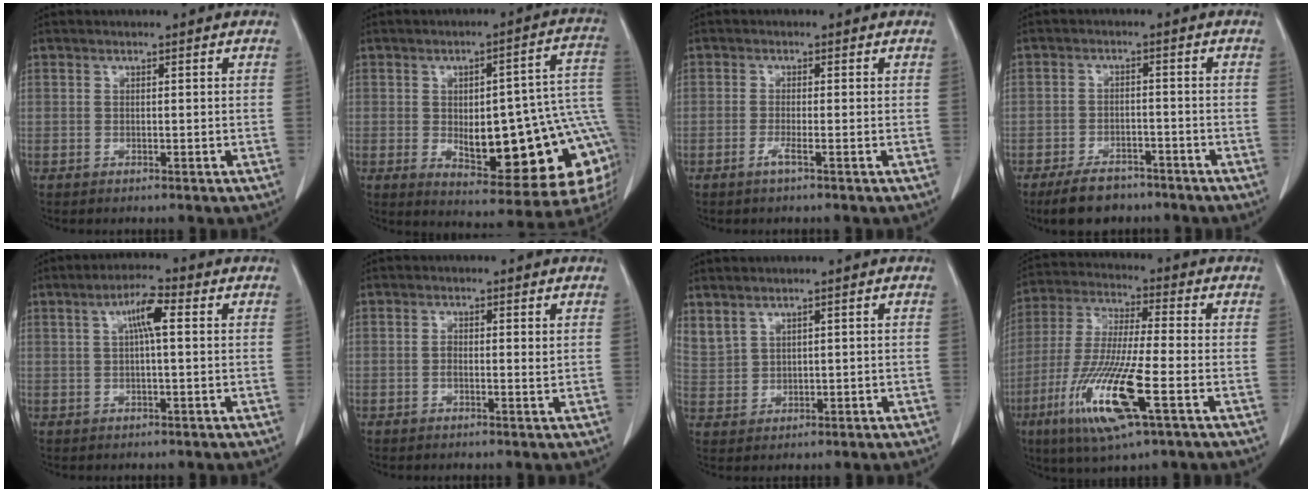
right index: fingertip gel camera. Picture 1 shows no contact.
{"total": 22.1, "force": [-2.5, 6.1, 21.1], "torque": [-0.208, 0.023, -0.010]}
{"total": 1.7, "force": [-0.9, -0.2, 1.4], "torque": [-0.027, -0.002, -0.020]}
{"total": 6.7, "force": [-5.3, 3.1, 2.7], "torque": [-0.052, -0.002, -0.085]}
{"total": 4.8, "force": [1.2, 0.6, 4.6], "torque": [-0.085, 0.012, 0.020]}
{"total": 2.1, "force": [0.2, 0.7, 1.9], "torque": [-0.037, -0.001, 0.001]}
{"total": 5.0, "force": [3.2, 3.1, 2.3], "torque": [-0.064, 0.008, 0.084]}
{"total": 15.3, "force": [-5.9, 1.3, 14.1], "torque": [-0.293, -0.028, -0.109]}